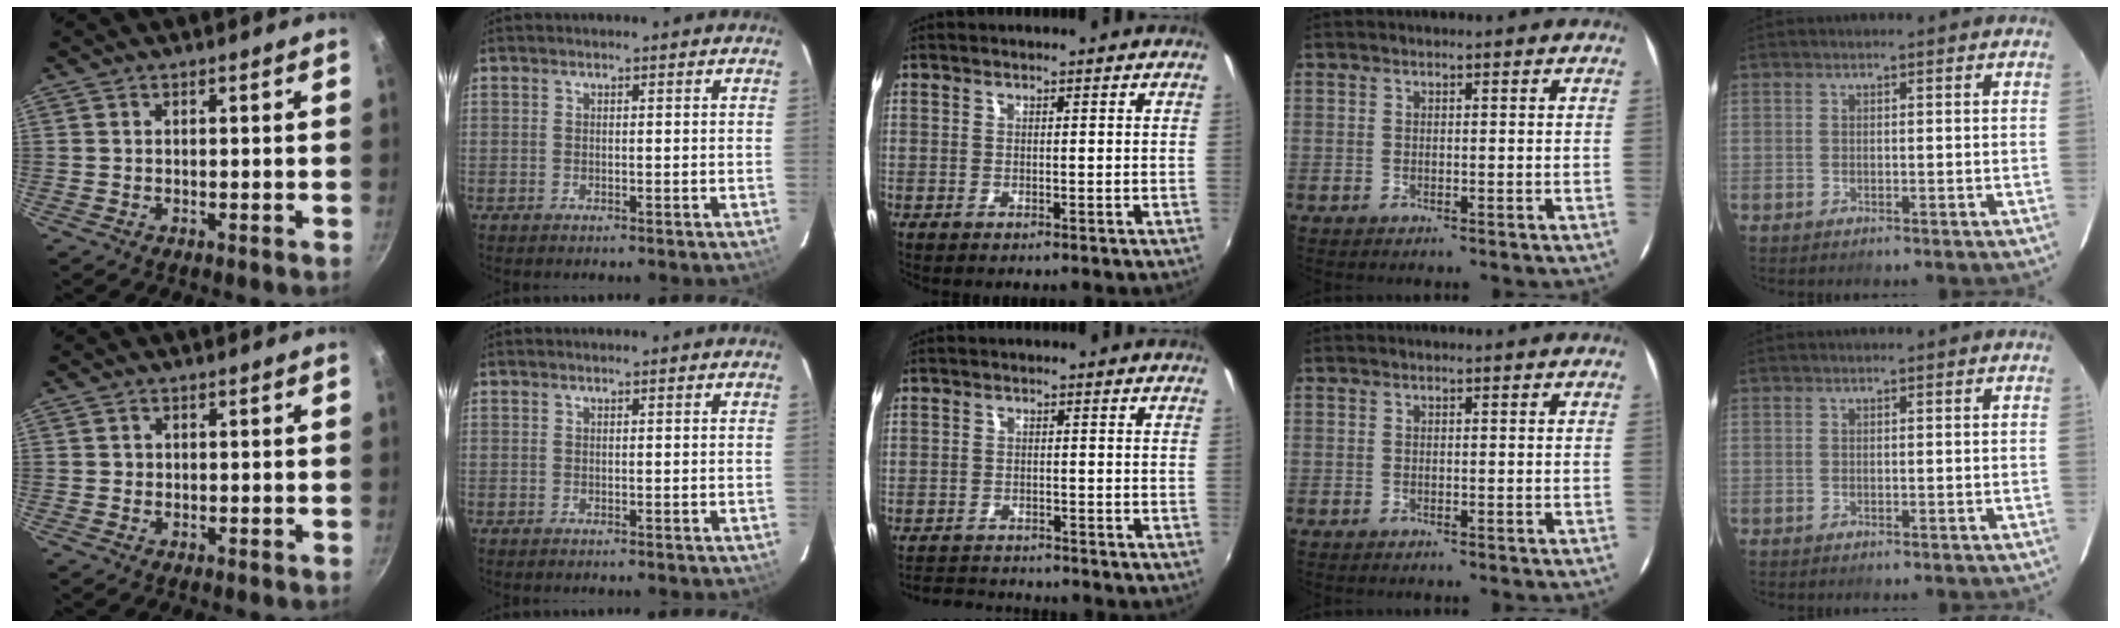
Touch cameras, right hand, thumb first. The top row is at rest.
{"thumb": {"total": 0.6, "force": [0.0, 0.6, 0.0], "torque": [0.004, 0.001, -0.001]}, "middle": {"total": 4.6, "force": [-4.4, 1.4, 0.2], "torque": [-0.021, 0.011, -0.076]}}